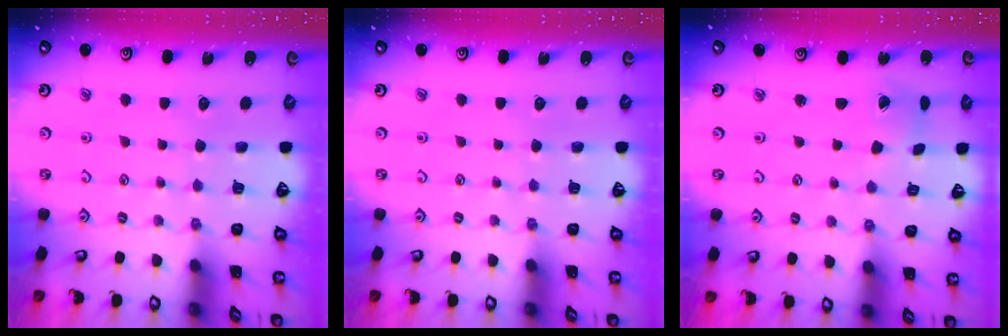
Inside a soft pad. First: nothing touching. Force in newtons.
{"total": 0.0}
{"total": 2.0, "press": 2.0, "slide": 0.4}